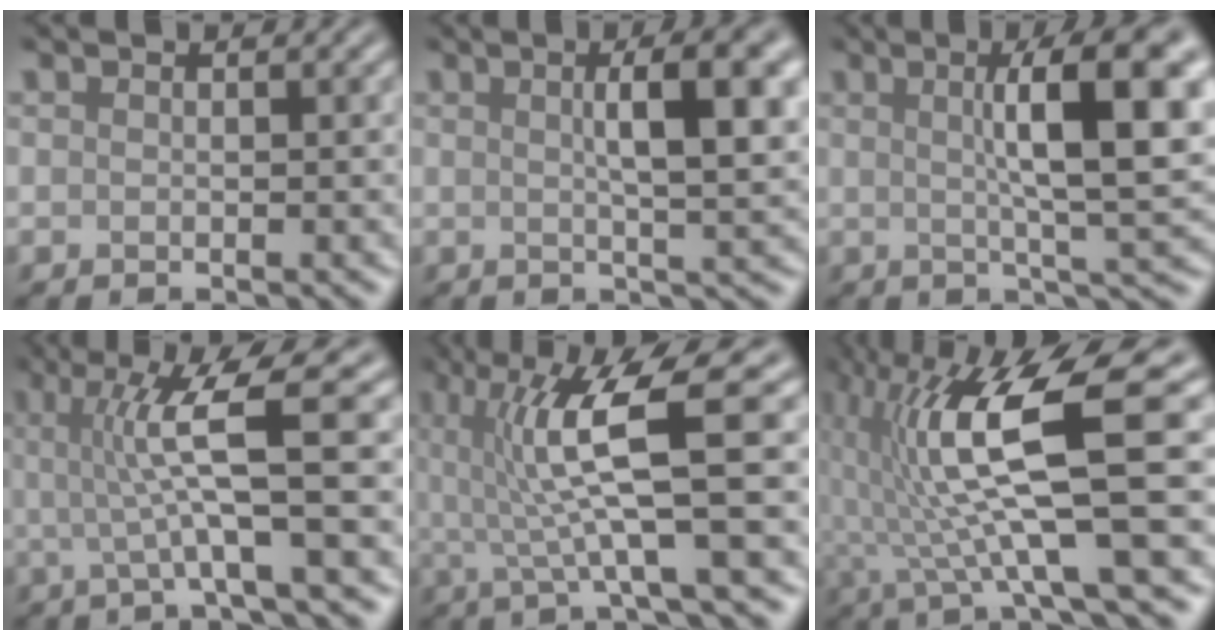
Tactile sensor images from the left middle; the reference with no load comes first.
{"total": 6.7, "force": [1.5, 1.6, 6.4], "torque": [-0.072, 0.014, 0.025]}
{"total": 9.5, "force": [2.0, 1.8, 9.2], "torque": [-0.110, 0.011, 0.034]}
{"total": 6.1, "force": [0.6, 0.6, 6.0], "torque": [-0.113, 0.005, 0.016]}
{"total": 7.2, "force": [0.9, 1.0, 7.1], "torque": [-0.135, 0.002, 0.024]}
{"total": 10.8, "force": [1.0, 2.2, 10.5], "torque": [-0.187, 0.007, 0.026]}